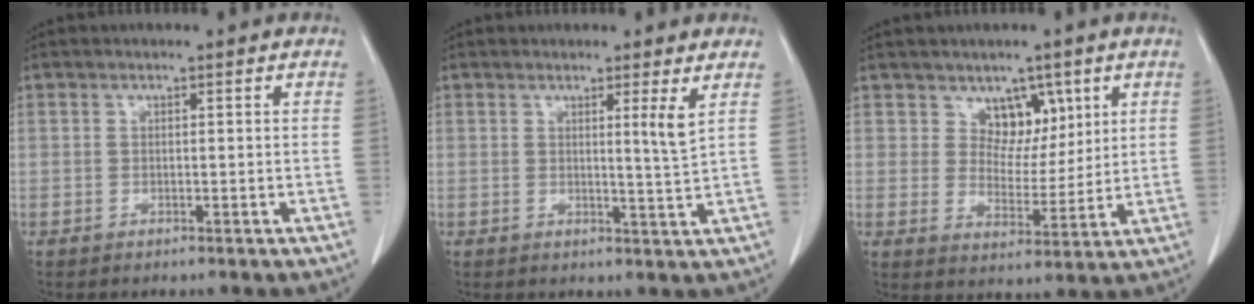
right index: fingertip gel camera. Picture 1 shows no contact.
{"total": 2.8, "force": [1.2, -0.7, 2.5], "torque": [-0.038, -0.012, 0.017]}
{"total": 5.5, "force": [3.1, 3.8, 2.5], "torque": [-0.027, 0.000, 0.054]}